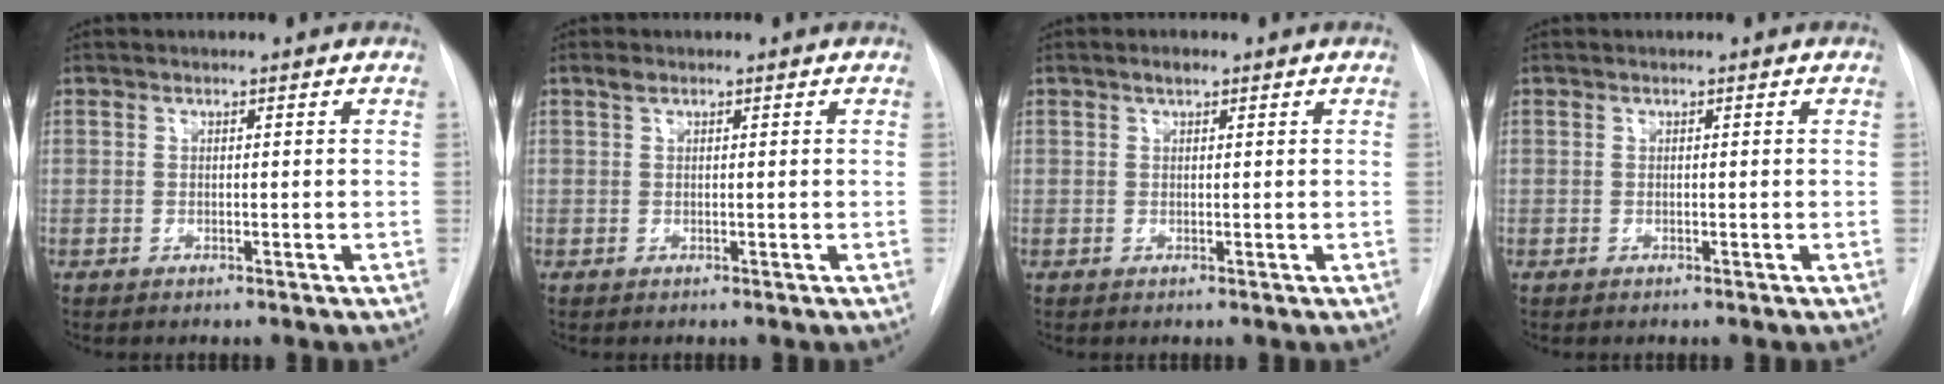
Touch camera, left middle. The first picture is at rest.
{"total": 0.9, "force": [0.6, 0.4, 0.5], "torque": [-0.012, 0.009, 0.013]}
{"total": 1.1, "force": [0.8, 0.4, 0.7], "torque": [-0.014, 0.004, 0.013]}
{"total": 0.0}